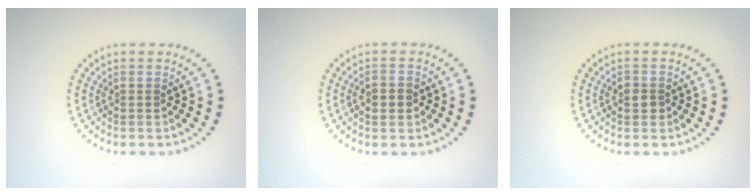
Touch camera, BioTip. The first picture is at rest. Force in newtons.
{"total": 1.7, "press": 1.7, "slide": 0.3}
{"total": 1.3, "press": 1.3, "slide": 0.3}